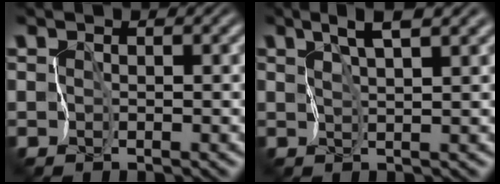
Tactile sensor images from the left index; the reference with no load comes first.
{"total": 3.0, "force": [2.0, 0.0, 2.2], "torque": [-0.049, 0.004, 0.040]}